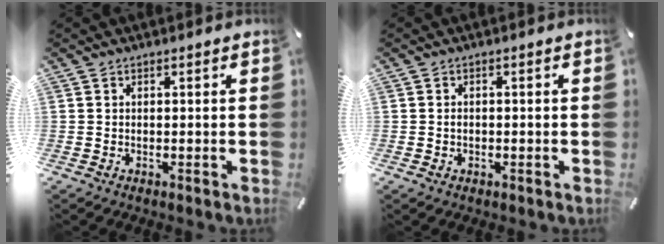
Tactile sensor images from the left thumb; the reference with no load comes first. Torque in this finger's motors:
{"motor_torque": [-0.05, -0.08, -0.03, 0.01, 0.03]}